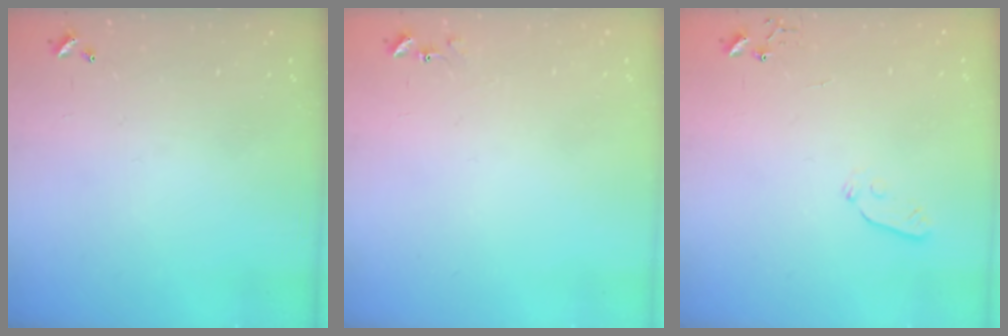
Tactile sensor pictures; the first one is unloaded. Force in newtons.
{"total": 6.0, "press": 5.9, "slide": 0.6}
{"total": 3.9, "press": 3.8, "slide": 0.8}